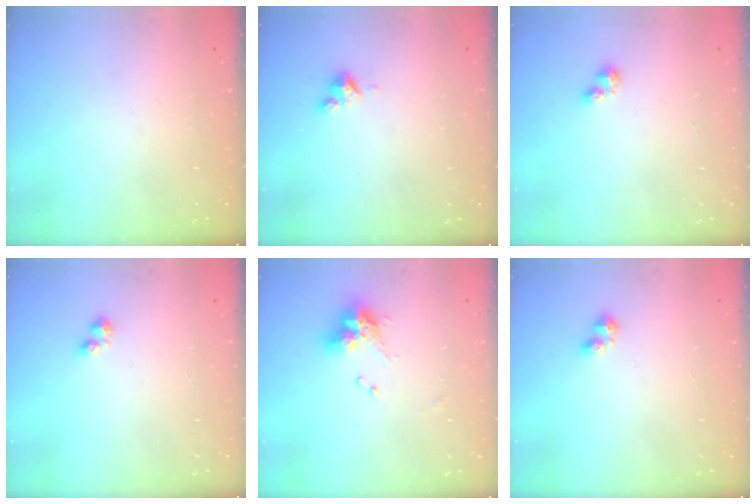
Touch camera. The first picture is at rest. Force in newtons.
{"total": 4.1, "press": 4.1, "slide": 0.4}
{"total": 2.6, "press": 2.5, "slide": 0.3}
{"total": 2.0, "press": 2.0, "slide": 0.2}
{"total": 9.8, "press": 9.7, "slide": 1.0}
{"total": 3.1, "press": 3.0, "slide": 1.0}